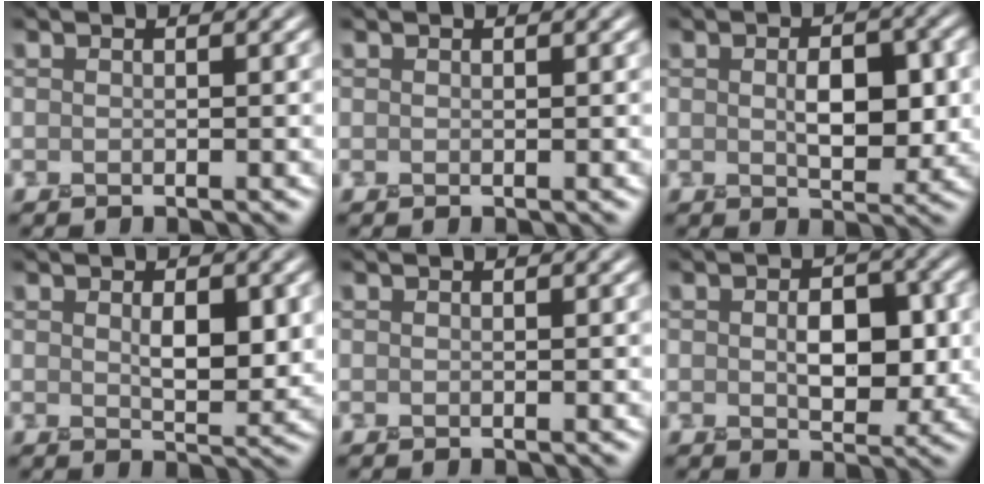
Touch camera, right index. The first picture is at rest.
{"total": 0.0}
{"total": 3.8, "force": [0.3, 2.0, 3.3], "torque": [-0.057, 0.006, 0.014]}
{"total": 2.6, "force": [0.7, 1.0, 2.3], "torque": [-0.045, 0.003, 0.021]}
{"total": 0.0}
{"total": 3.8, "force": [0.2, 2.3, 3.0], "torque": [-0.049, 0.005, 0.012]}